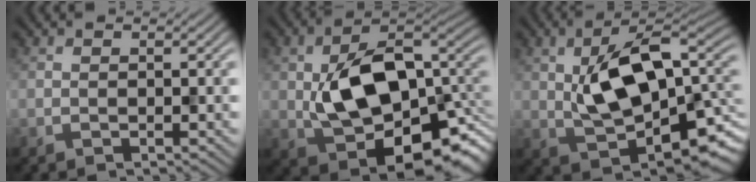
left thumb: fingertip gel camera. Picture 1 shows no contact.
{"total": 16.2, "force": [-1.3, 10.1, 12.6], "torque": [-0.208, -0.027, -0.011]}
{"total": 15.1, "force": [1.1, 8.1, 12.8], "torque": [-0.212, -0.012, 0.024]}